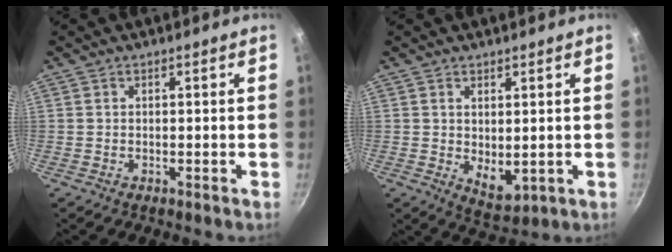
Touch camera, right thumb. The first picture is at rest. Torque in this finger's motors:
{"motor_torque": [-0.54, 0.39, 0.76, 0.14, 0.04]}